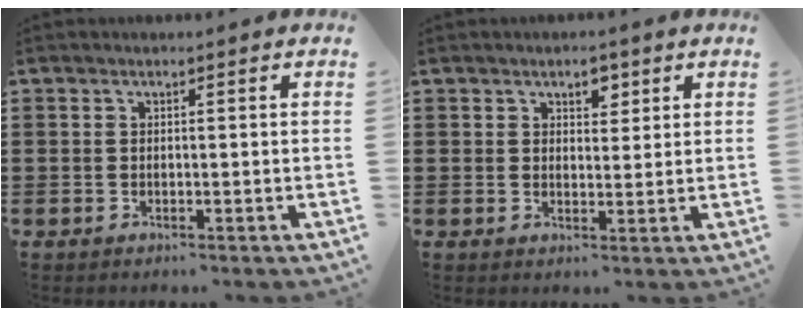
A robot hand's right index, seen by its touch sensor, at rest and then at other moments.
{"total": 2.9, "force": [1.8, 1.8, 1.3], "torque": [-0.016, 0.002, 0.029]}